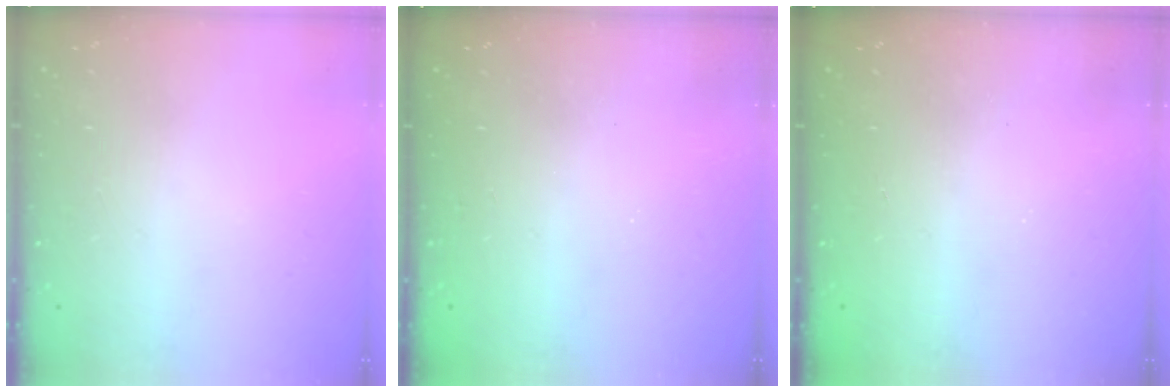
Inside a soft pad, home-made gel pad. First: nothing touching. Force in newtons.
{"total": 2.4, "press": 2.3, "slide": 0.8}
{"total": 2.5, "press": 2.4, "slide": 0.8}